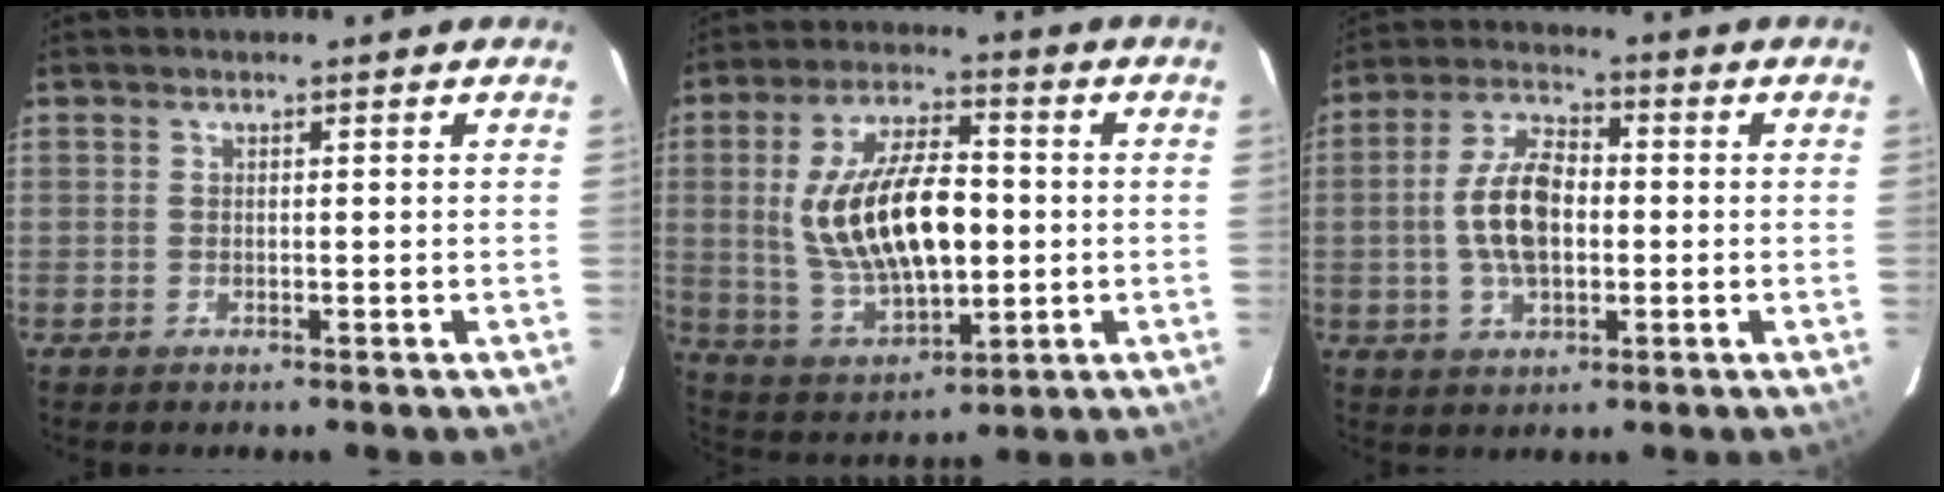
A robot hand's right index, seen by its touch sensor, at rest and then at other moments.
{"total": 18.1, "force": [0.3, 8.3, 16.1], "torque": [-0.314, 0.002, 0.023]}
{"total": 10.3, "force": [-0.9, 5.5, 8.8], "torque": [-0.175, 0.013, -0.015]}